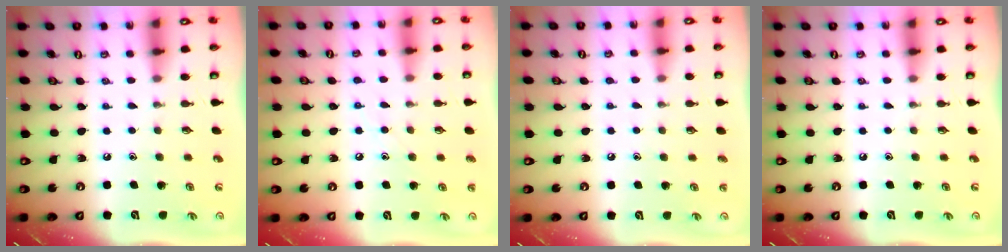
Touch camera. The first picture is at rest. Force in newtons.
{"total": 6.4, "press": 6.4, "slide": 0.3}
{"total": 2.3, "press": 2.3, "slide": 0.2}
{"total": 0.0}